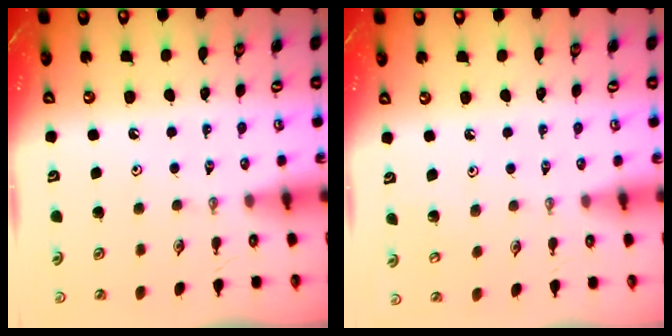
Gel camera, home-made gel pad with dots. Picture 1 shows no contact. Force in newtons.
{"total": 4.4, "press": 4.3, "slide": 0.4}